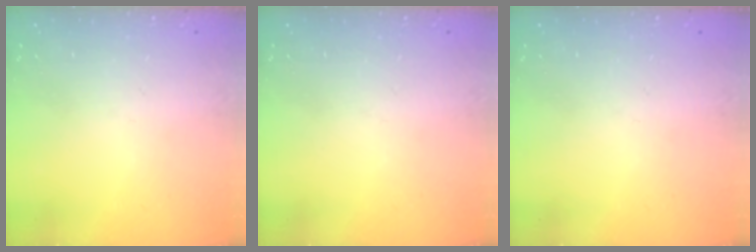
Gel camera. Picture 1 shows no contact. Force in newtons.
{"total": 0.0}
{"total": 0.0}